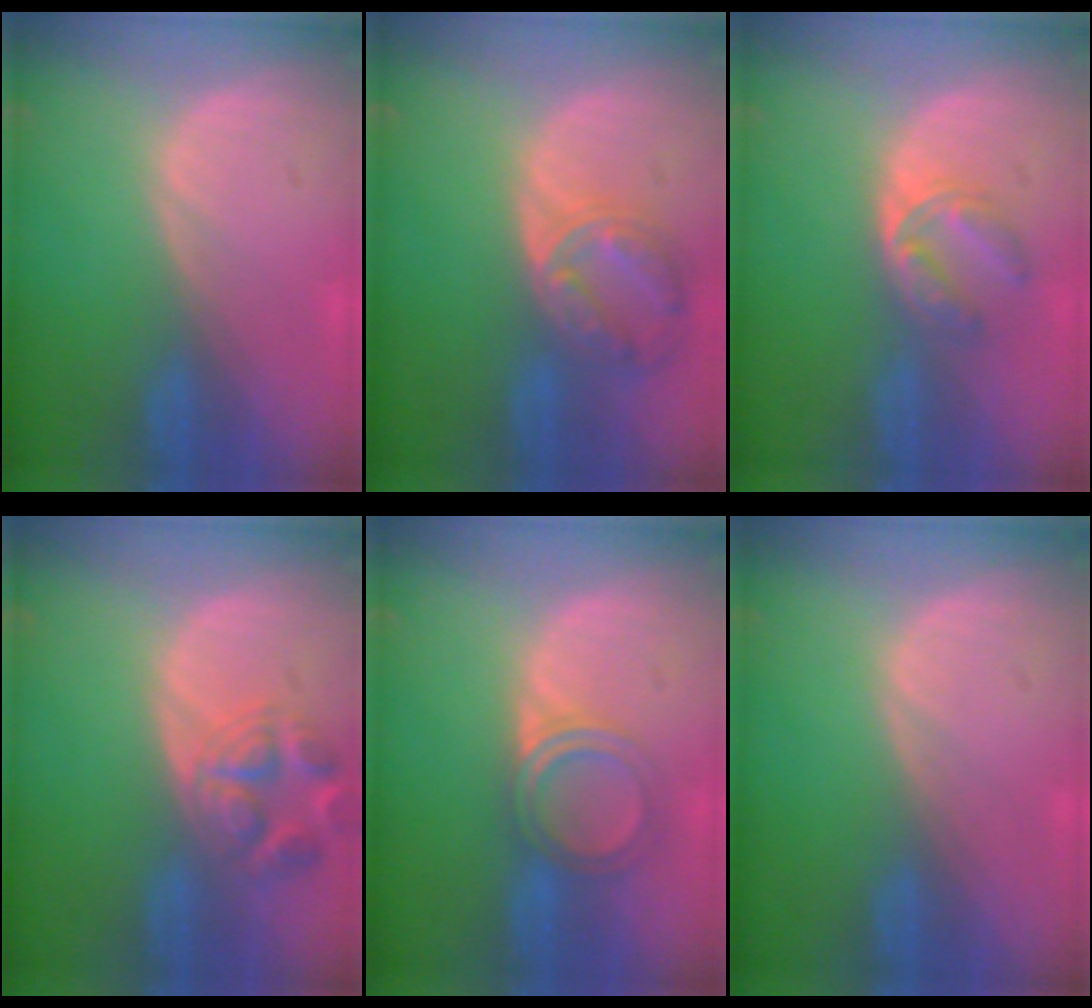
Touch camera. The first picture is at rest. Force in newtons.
{"total": 8.3, "press": 7.2, "slide": 4.2}
{"total": 5.1, "press": 4.9, "slide": 1.4}
{"total": 6.5, "press": 6.2, "slide": 2.1}
{"total": 5.0, "press": 4.8, "slide": 1.4}
{"total": 0.0}